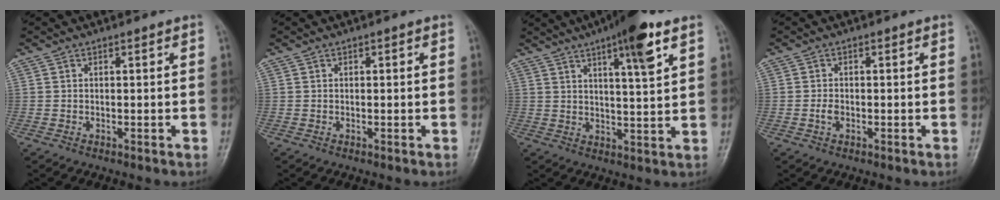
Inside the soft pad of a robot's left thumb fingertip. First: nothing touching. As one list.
[{"total": 0.0}, {"total": 11.2, "force": [6.2, 2.0, 9.1], "torque": [-0.131, -0.022, 0.090]}, {"total": 1.2, "force": [-0.6, 0.8, 0.7], "torque": [-0.018, 0.003, -0.014]}]